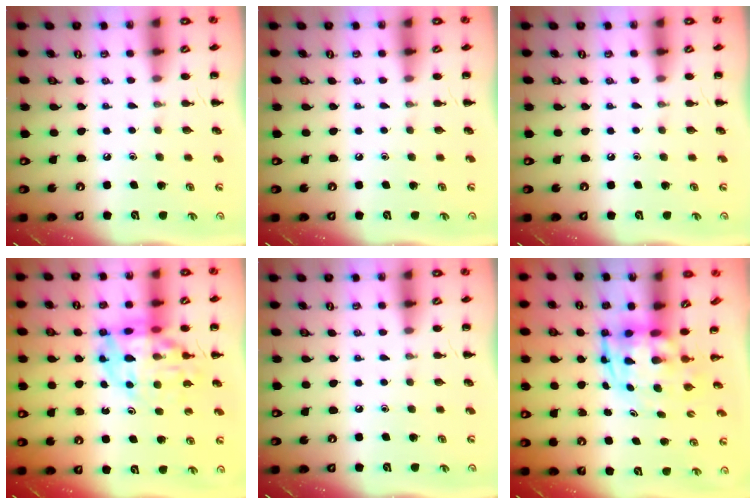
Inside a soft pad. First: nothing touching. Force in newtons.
{"total": 0.0}
{"total": 0.0}
{"total": 17.0, "press": 16.6, "slide": 4.0}
{"total": 0.0}
{"total": 3.9, "press": 3.6, "slide": 1.4}